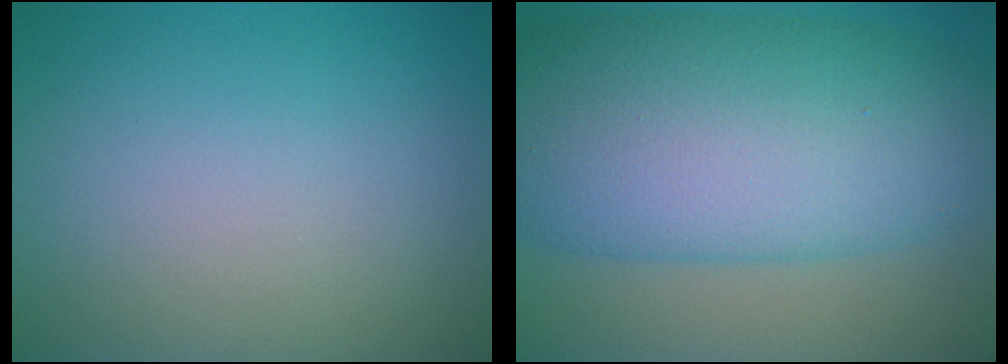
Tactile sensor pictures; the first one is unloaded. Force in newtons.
{"total": 13.7, "press": 13.7, "slide": 0.1}